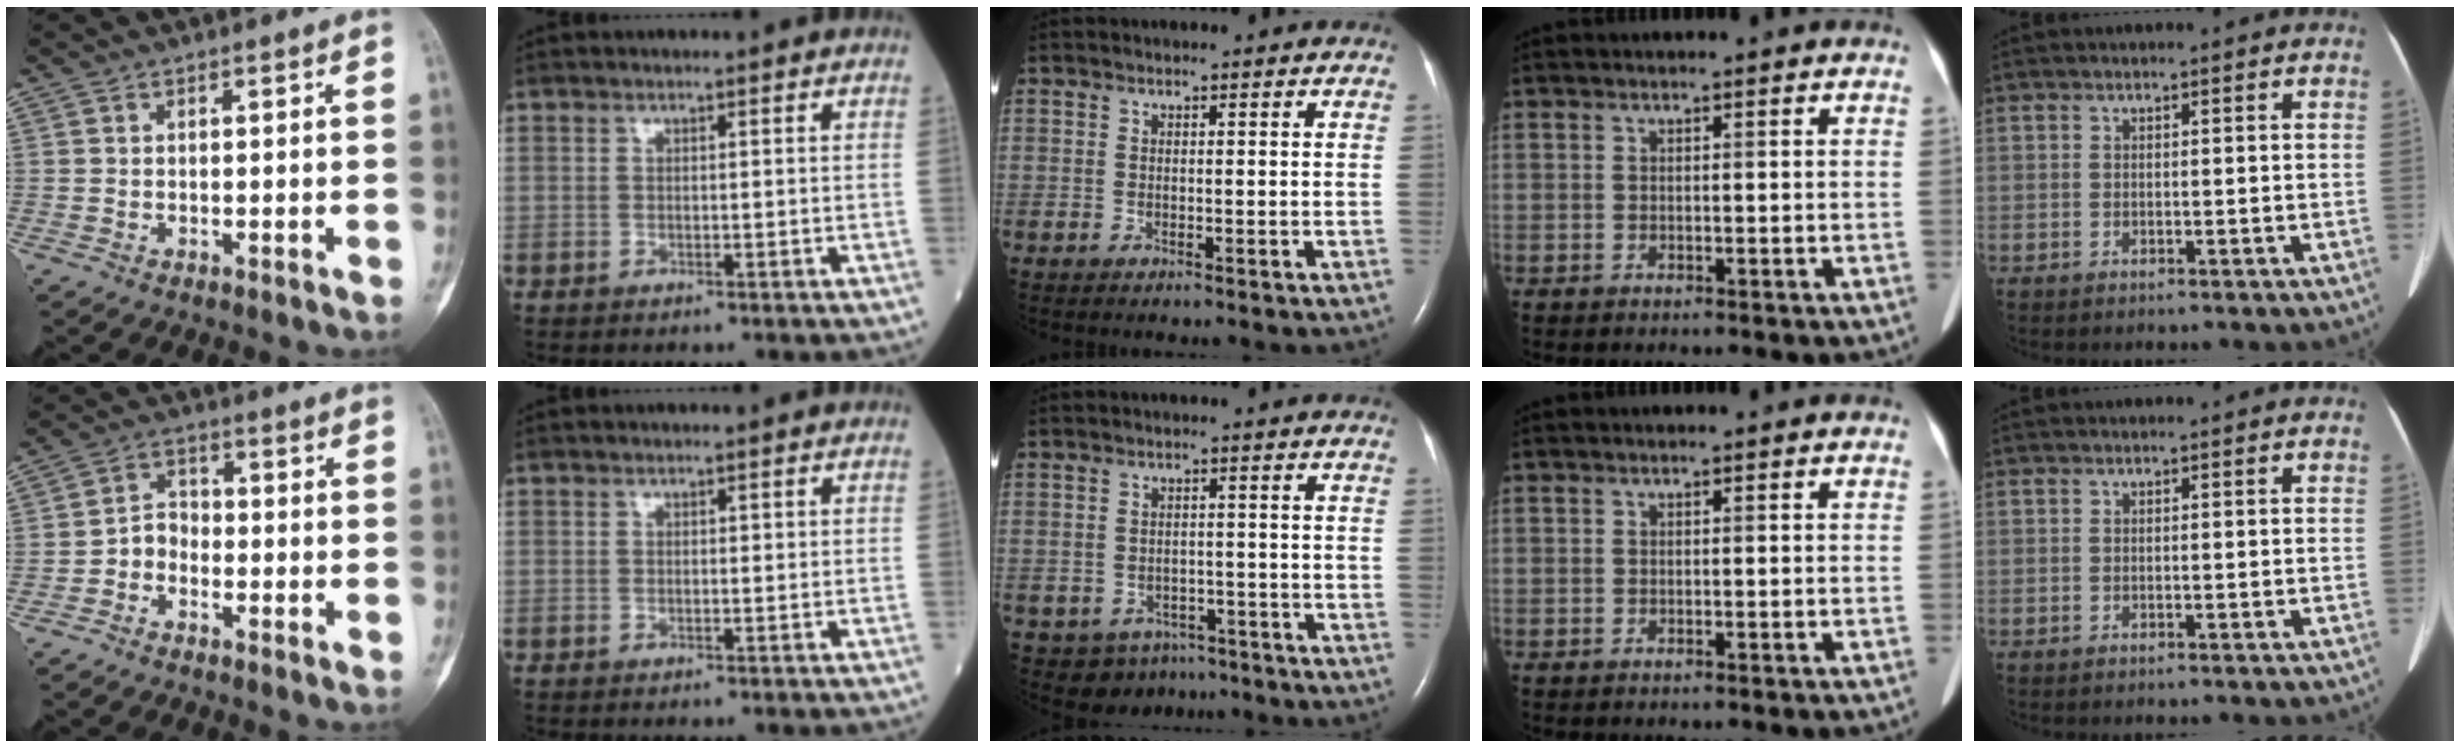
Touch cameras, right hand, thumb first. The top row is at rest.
{"thumb": {"total": 4.0, "force": [-1.9, 3.0, 1.7], "torque": [-0.014, 0.024, -0.046]}, "middle": {"total": 5.4, "force": [-3.7, 3.9, 0.6], "torque": [0.002, 0.014, -0.044]}}